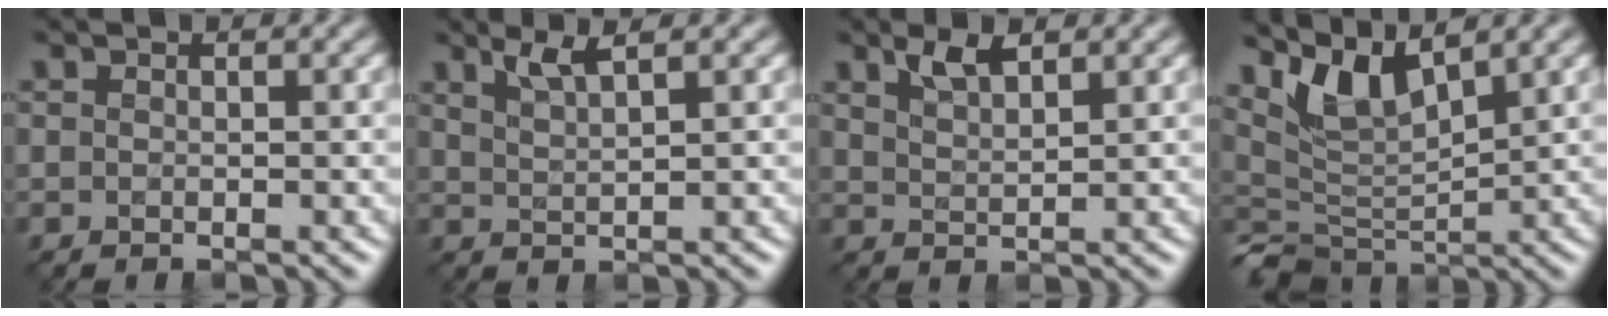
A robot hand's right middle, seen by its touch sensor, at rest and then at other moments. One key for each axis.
{"total": 2.4, "fx": 1.7, "fy": 0.4, "fz": 1.6, "tx": -0.024, "ty": 0.003, "tz": 0.033}
{"total": 2.3, "fx": 1.8, "fy": 0.6, "fz": 1.3, "tx": -0.024, "ty": 0.001, "tz": 0.035}
{"total": 4.6, "fx": 3.0, "fy": 2.0, "fz": 2.9, "tx": -0.062, "ty": -0.008, "tz": 0.057}